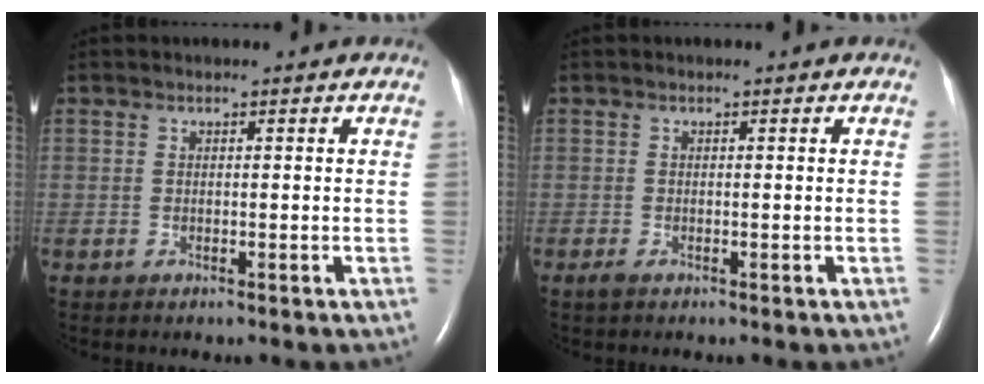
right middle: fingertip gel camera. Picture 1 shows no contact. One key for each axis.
{"total": 0.8, "fx": -0.6, "fy": 0.2, "fz": 0.6, "tx": -0.019, "ty": -0.004, "tz": -0.009}